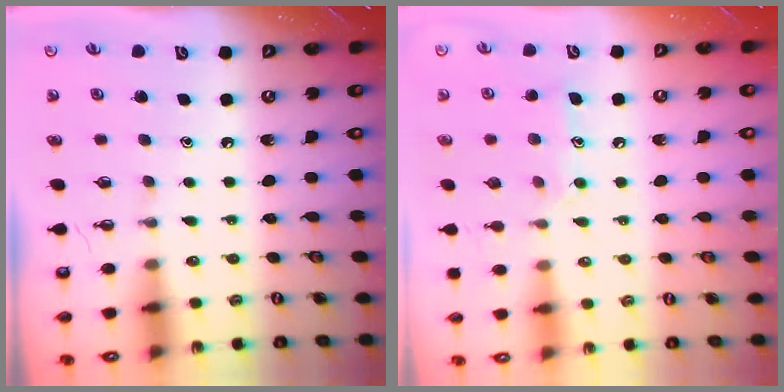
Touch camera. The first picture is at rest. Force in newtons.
{"total": 10.2, "press": 10.2, "slide": 0.7}